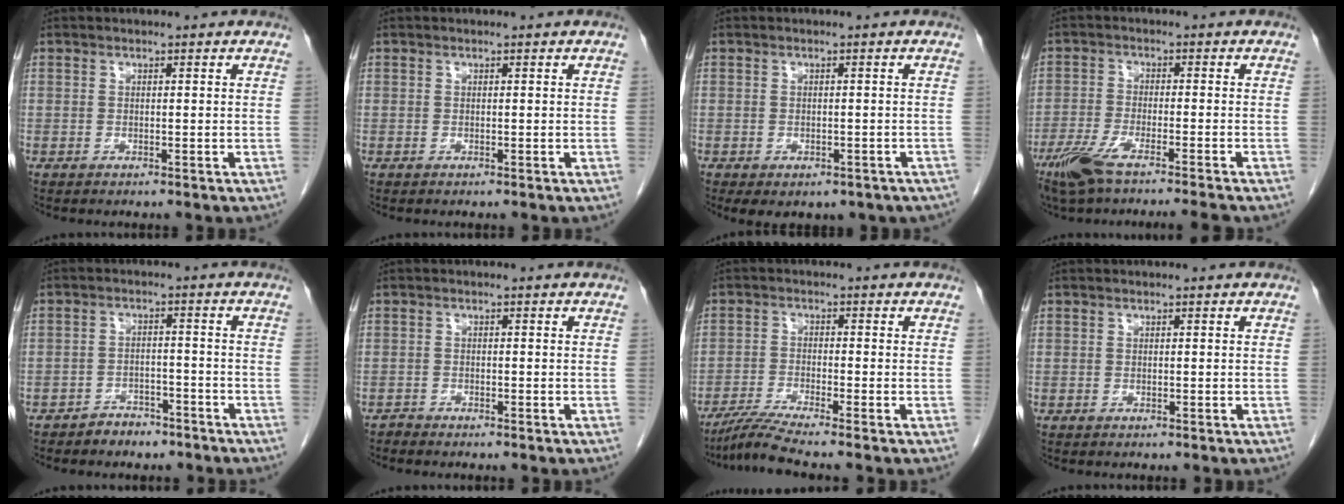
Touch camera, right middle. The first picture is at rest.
{"total": 0.0}
{"total": 8.2, "force": [-5.7, 4.6, 3.7], "torque": [-0.047, 0.004, -0.060]}
{"total": 9.1, "force": [-7.2, -0.1, 5.7], "torque": [-0.101, -0.019, -0.124]}
{"total": 3.9, "force": [-3.2, 2.1, 0.7], "torque": [-0.016, 0.008, -0.046]}
{"total": 0.8, "force": [-0.7, 0.0, -0.2], "torque": [0.003, -0.004, -0.016]}
{"total": 5.1, "force": [-4.2, -1.5, 2.4], "torque": [-0.053, -0.024, -0.085]}
{"total": 0.0}